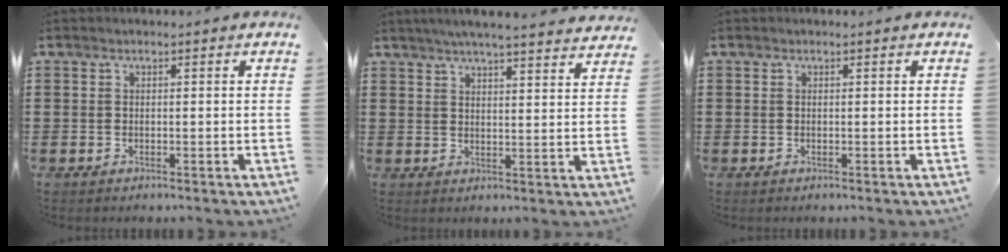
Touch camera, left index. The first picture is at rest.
{"total": 4.6, "force": [4.4, -0.4, 1.3], "torque": [-0.041, -0.019, 0.077]}
{"total": 0.0}